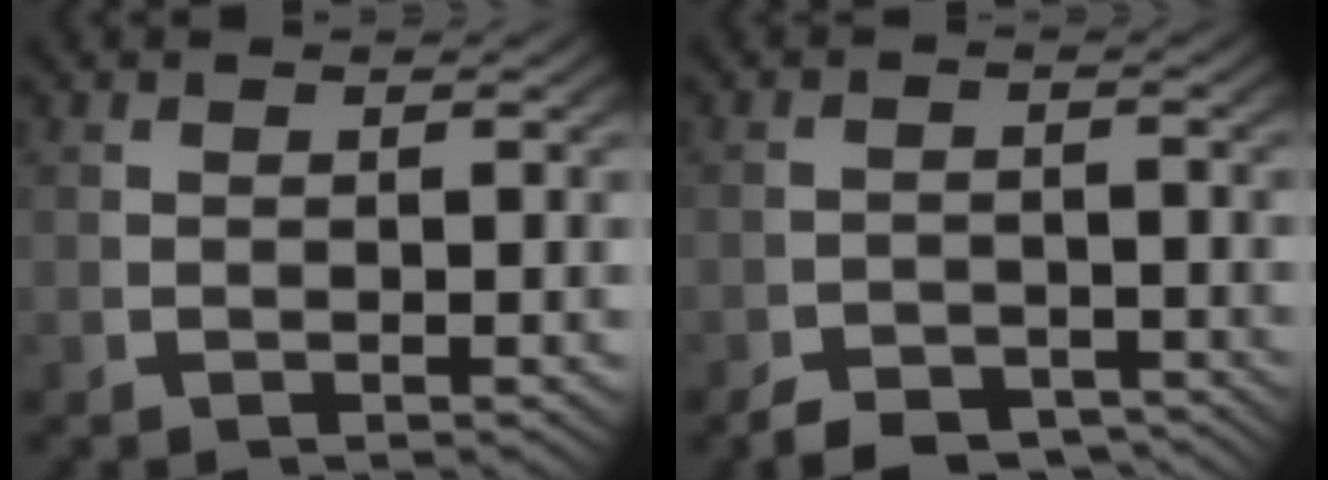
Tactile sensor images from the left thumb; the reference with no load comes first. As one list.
[{"total": 4.5, "force": [-3.8, 2.0, 1.5], "torque": [-0.010, -0.021, -0.061]}]